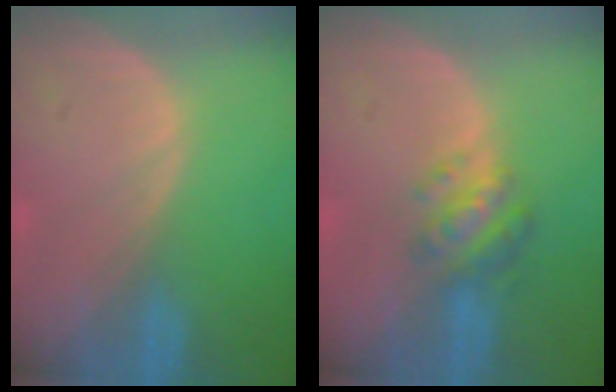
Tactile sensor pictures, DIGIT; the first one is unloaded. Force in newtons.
{"total": 4.8, "press": 4.8, "slide": 0.8}